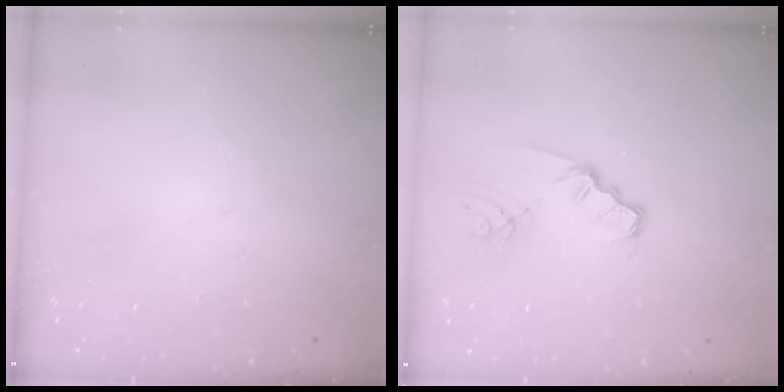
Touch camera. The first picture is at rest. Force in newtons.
{"total": 2.7, "press": 2.7, "slide": 0.3}